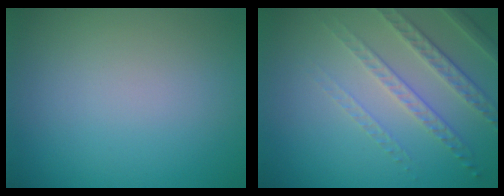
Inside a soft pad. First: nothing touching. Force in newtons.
{"total": 5.0, "press": 3.2, "slide": 3.9}